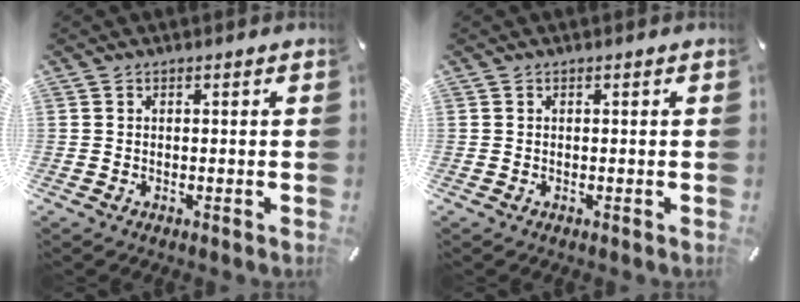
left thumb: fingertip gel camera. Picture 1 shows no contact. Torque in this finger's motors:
{"motor_torque": [-0.21, -0.19, 0.08, -0.10, 0.00]}